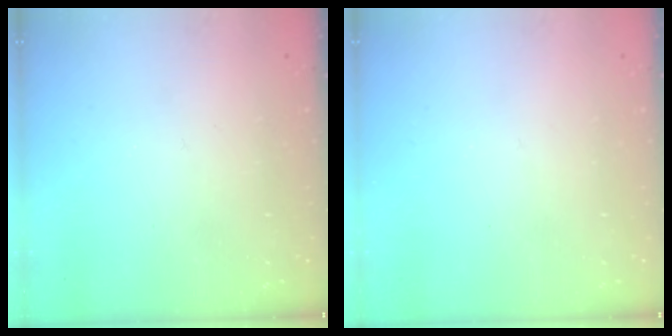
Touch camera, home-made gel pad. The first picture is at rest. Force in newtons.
{"total": 0.0}